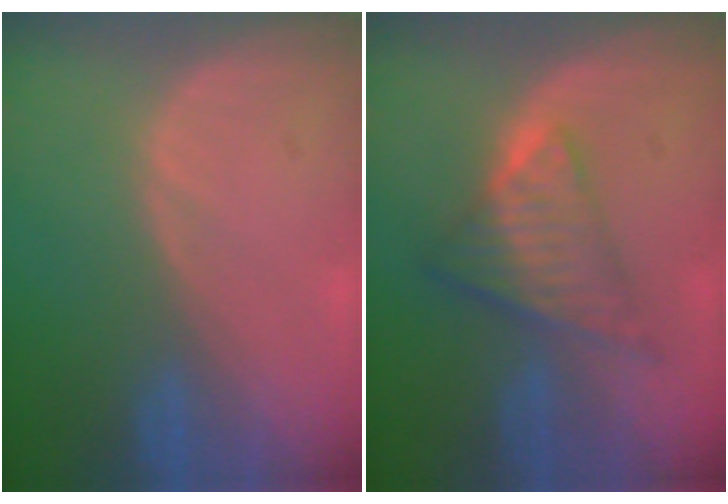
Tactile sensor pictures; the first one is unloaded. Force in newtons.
{"total": 7.4, "press": 6.2, "slide": 3.9}